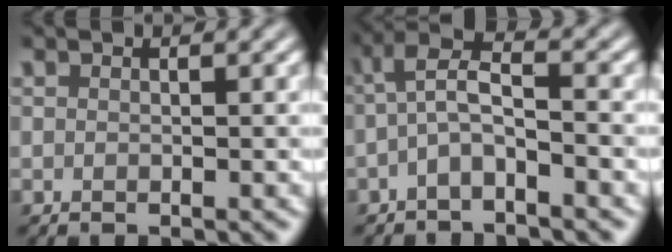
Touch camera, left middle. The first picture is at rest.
{"total": 3.2, "force": [-1.2, 0.9, 2.8], "torque": [-0.058, 0.015, -0.034]}